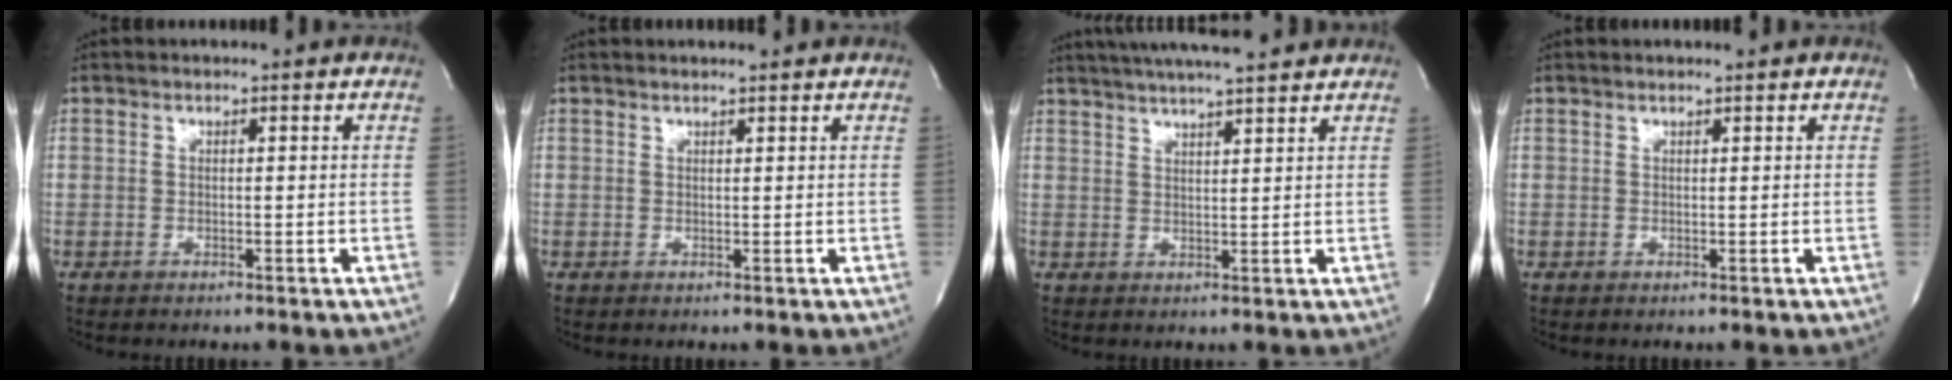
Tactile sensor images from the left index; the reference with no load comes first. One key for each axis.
{"total": 1.9, "fx": 1.7, "fy": 0.1, "fz": 0.8, "tx": -0.011, "ty": 0.008, "tz": 0.025}
{"total": 12.1, "fx": 10.6, "fy": 0.9, "fz": 5.8, "tx": -0.100, "ty": 0.021, "tz": 0.153}
{"total": 0.8, "fx": 0.7, "fy": 0.0, "fz": 0.4, "tx": -0.005, "ty": 0.002, "tz": 0.013}